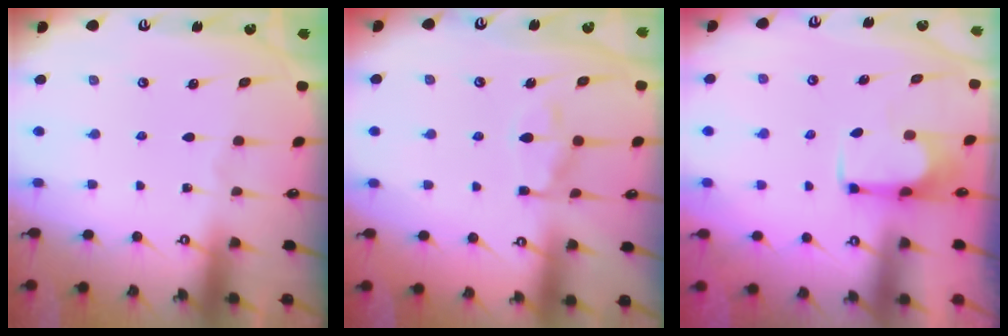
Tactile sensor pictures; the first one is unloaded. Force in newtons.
{"total": 10.4, "press": 10.4, "slide": 0.9}
{"total": 3.7, "press": 3.6, "slide": 0.7}